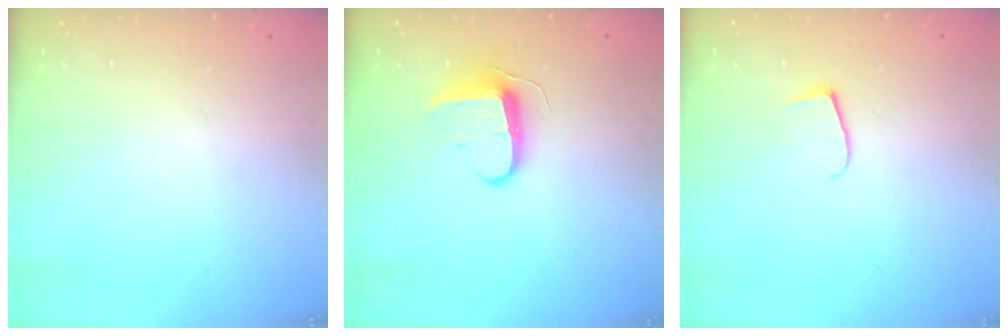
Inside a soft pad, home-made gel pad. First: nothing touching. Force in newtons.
{"total": 9.2, "press": 9.2, "slide": 0.7}
{"total": 6.2, "press": 6.1, "slide": 0.6}